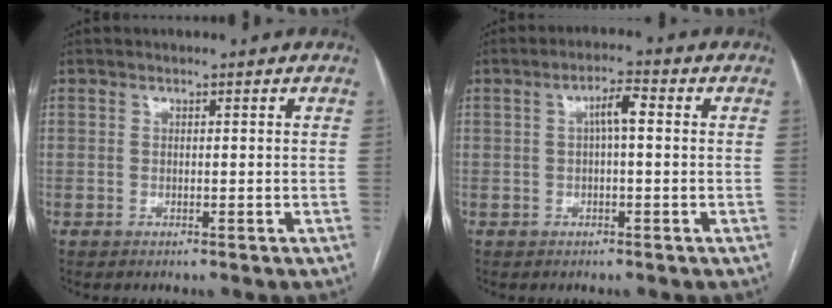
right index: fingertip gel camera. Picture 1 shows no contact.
{"total": 3.5, "force": [0.4, 0.7, 3.4], "torque": [-0.061, 0.011, 0.006]}